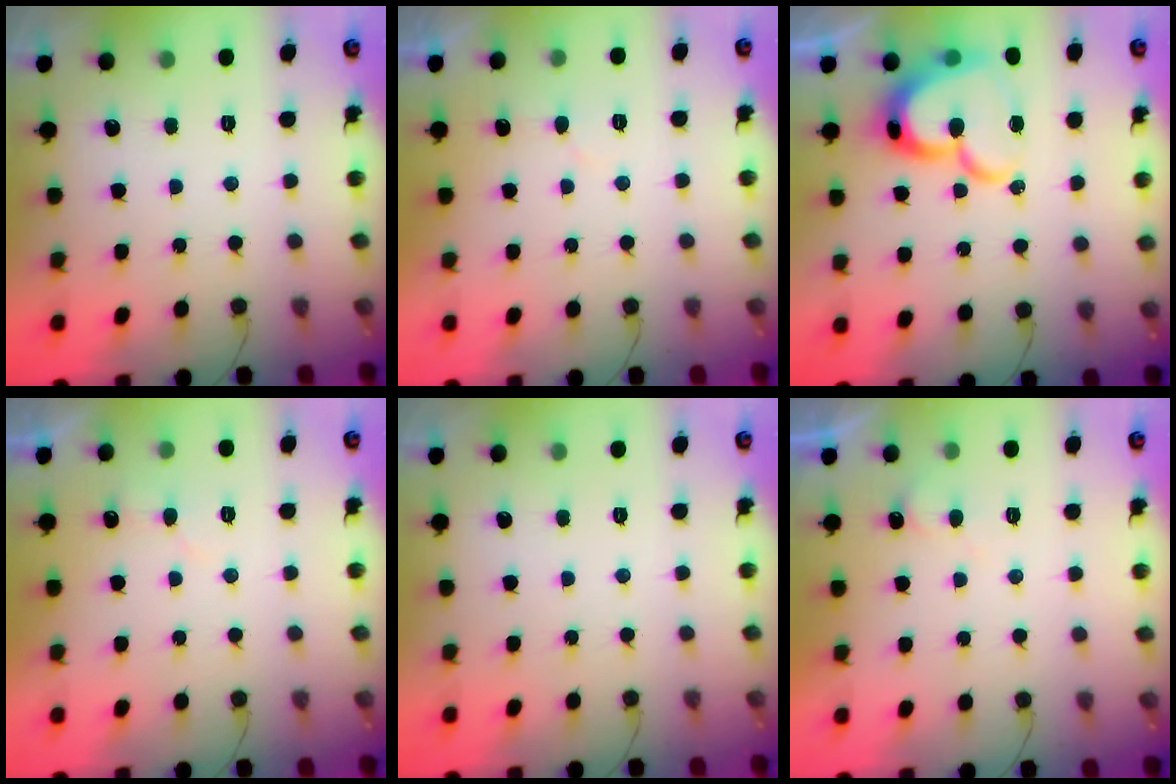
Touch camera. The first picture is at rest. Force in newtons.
{"total": 3.0, "press": 3.0, "slide": 0.1}
{"total": 18.6, "press": 18.6, "slide": 1.4}
{"total": 4.2, "press": 4.1, "slide": 0.4}
{"total": 0.0}
{"total": 6.0, "press": 6.0, "slide": 0.4}